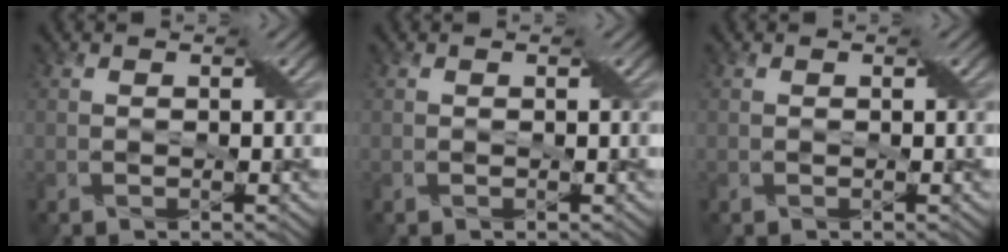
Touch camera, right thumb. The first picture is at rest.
{"total": 0.0}
{"total": 0.0}